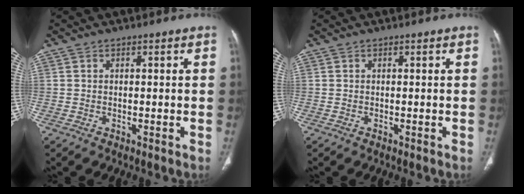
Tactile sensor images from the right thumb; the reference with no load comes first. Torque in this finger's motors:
{"motor_torque": [-0.08, -0.18, 0.29, -0.06, -0.03]}